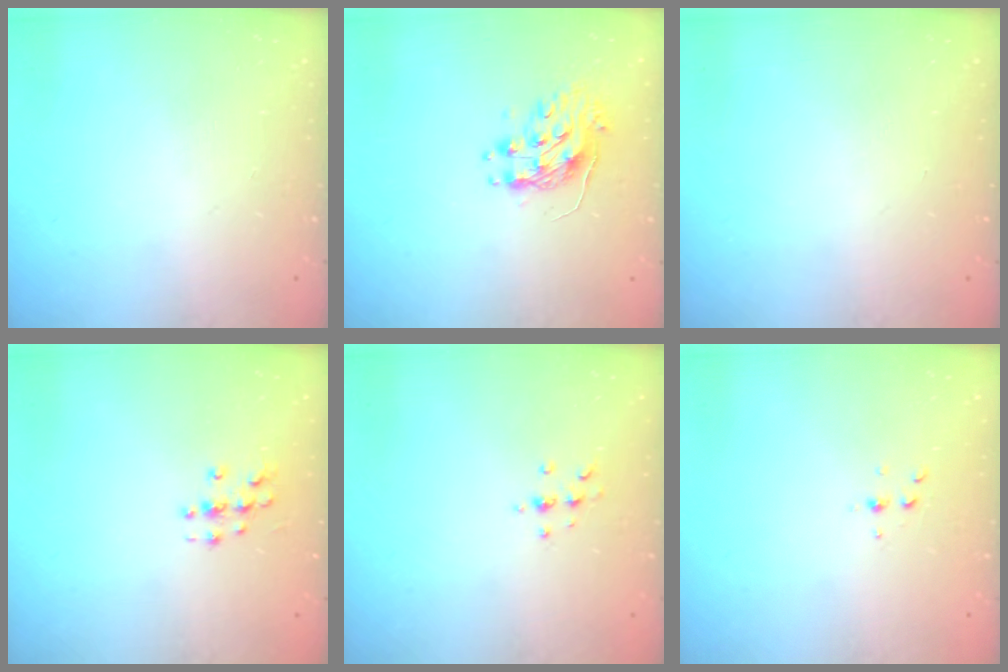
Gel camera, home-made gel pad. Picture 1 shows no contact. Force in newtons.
{"total": 9.2, "press": 9.2, "slide": 0.7}
{"total": 0.0}
{"total": 3.1, "press": 3.1, "slide": 0.2}
{"total": 3.3, "press": 3.2, "slide": 0.4}
{"total": 2.6, "press": 2.6, "slide": 0.3}